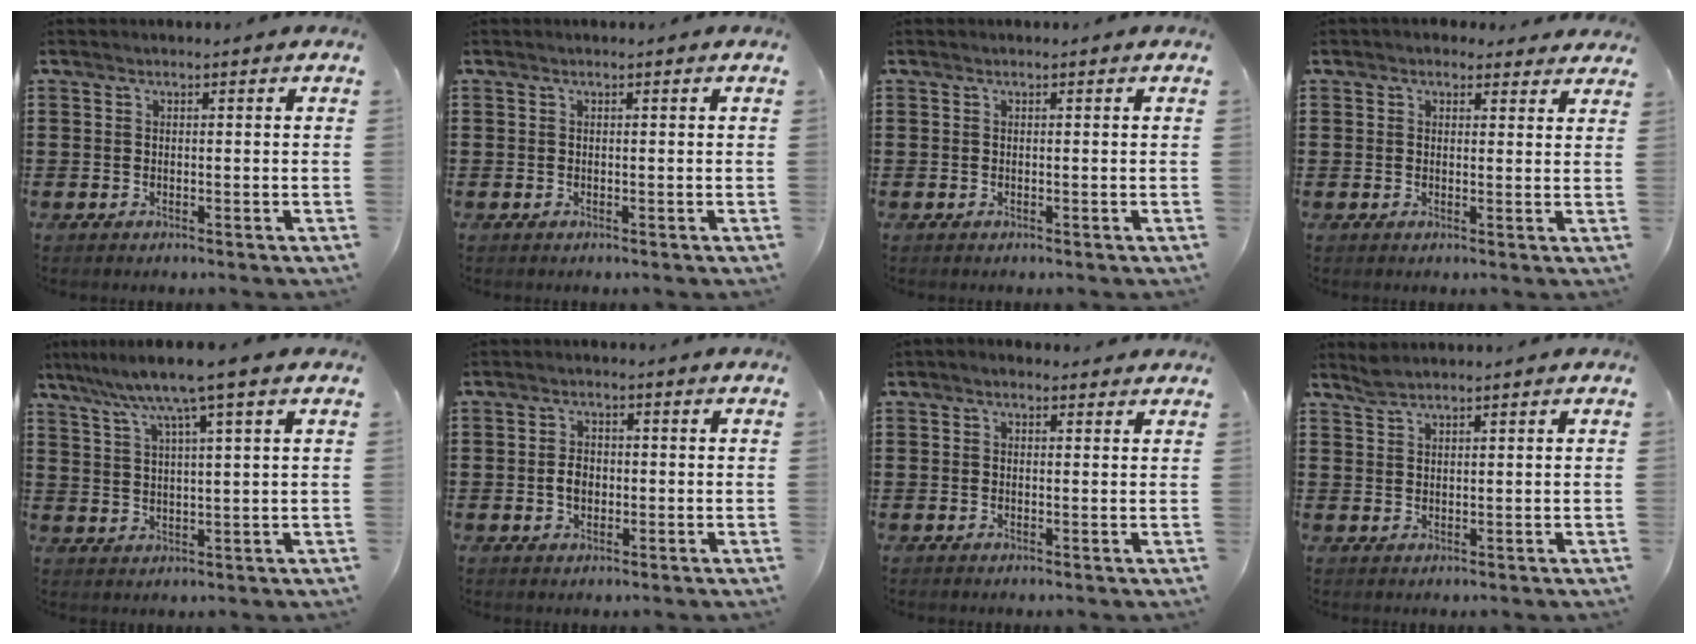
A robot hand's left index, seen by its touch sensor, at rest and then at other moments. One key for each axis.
{"total": 0.0}
{"total": 0.0}
{"total": 1.9, "fx": 1.7, "fy": 0.9, "fz": 0.2, "tx": -0.004, "ty": 0.001, "tz": 0.029}
{"total": 7.1, "fx": 4.8, "fy": -0.4, "fz": 5.2, "tx": -0.116, "ty": -0.014, "tz": 0.078}
{"total": 3.0, "fx": -0.4, "fy": 2.1, "fz": 2.0, "tx": -0.042, "ty": 0.005, "tz": -0.010}
{"total": 1.0, "fx": 0.5, "fy": 0.7, "fz": 0.5, "tx": -0.012, "ty": 0.007, "tz": 0.008}
{"total": 1.7, "fx": 1.6, "fy": 0.2, "fz": 0.6, "tx": -0.016, "ty": 0.000, "tz": 0.030}